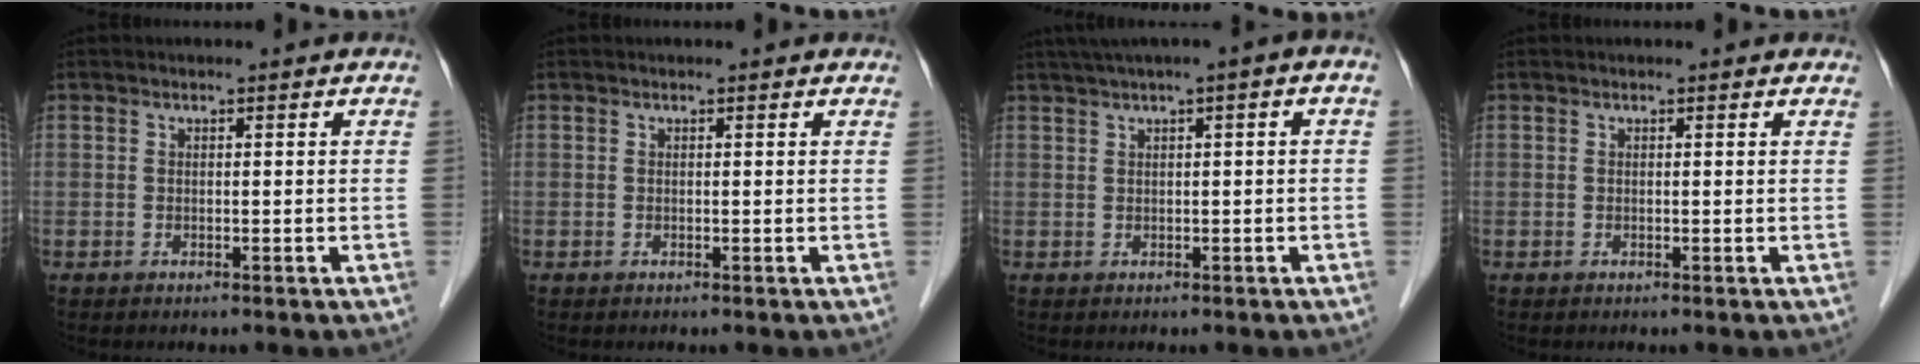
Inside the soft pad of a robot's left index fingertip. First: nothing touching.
{"total": 0.8, "force": [0.7, 0.2, 0.2], "torque": [-0.008, 0.003, 0.004]}
{"total": 4.4, "force": [1.8, 0.1, 4.0], "torque": [-0.070, 0.023, 0.030]}
{"total": 1.0, "force": [0.9, 0.3, 0.3], "torque": [-0.009, 0.002, 0.004]}